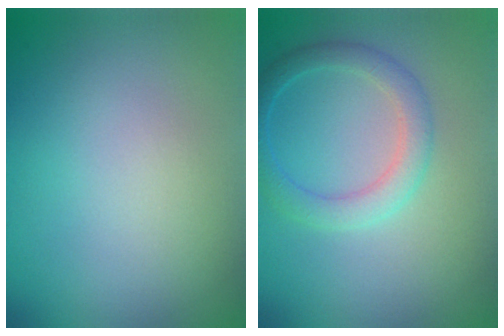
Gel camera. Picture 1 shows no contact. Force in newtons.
{"total": 2.7, "press": 2.7, "slide": 0.1}